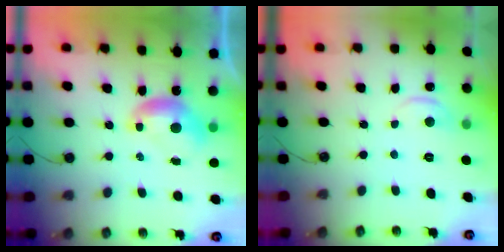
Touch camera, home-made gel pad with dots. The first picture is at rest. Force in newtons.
{"total": 0.9, "press": 0.8, "slide": 0.4}